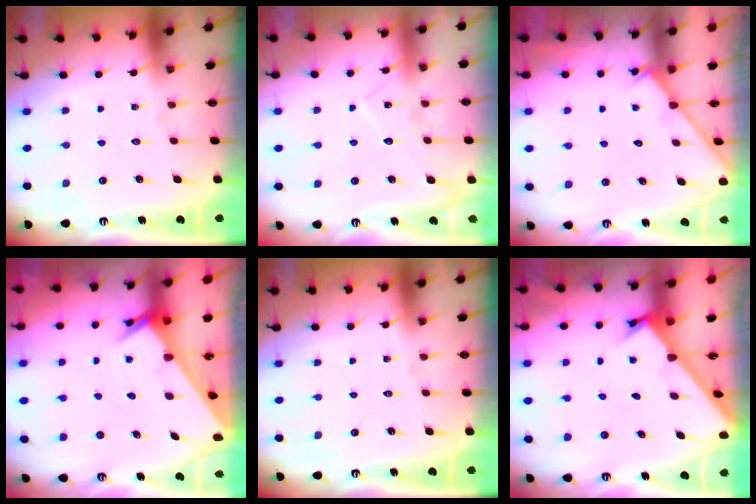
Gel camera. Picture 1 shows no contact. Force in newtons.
{"total": 9.1, "press": 9.1, "slide": 0.6}
{"total": 2.6, "press": 2.5, "slide": 0.4}
{"total": 2.4, "press": 2.4, "slide": 0.1}
{"total": 0.0}
{"total": 2.1, "press": 2.1, "slide": 0.2}